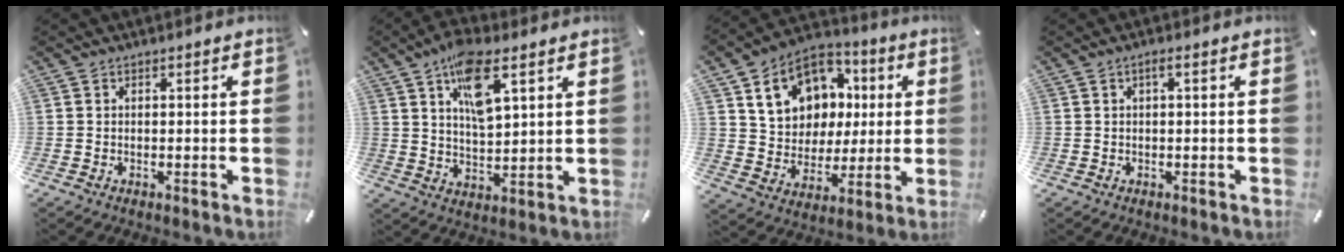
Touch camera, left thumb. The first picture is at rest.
{"total": 11.5, "force": [6.3, 4.5, 8.5], "torque": [-0.143, -0.018, 0.111]}
{"total": 14.6, "force": [4.3, 12.8, 5.7], "torque": [-0.098, -0.006, 0.091]}
{"total": 1.4, "force": [0.2, 0.3, 1.4], "torque": [-0.025, 0.002, 0.002]}